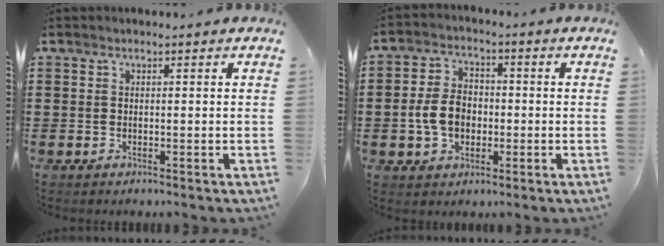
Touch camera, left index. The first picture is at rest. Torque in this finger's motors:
{"motor_torque": [1.02, 0.34, 0.62, 0.10]}